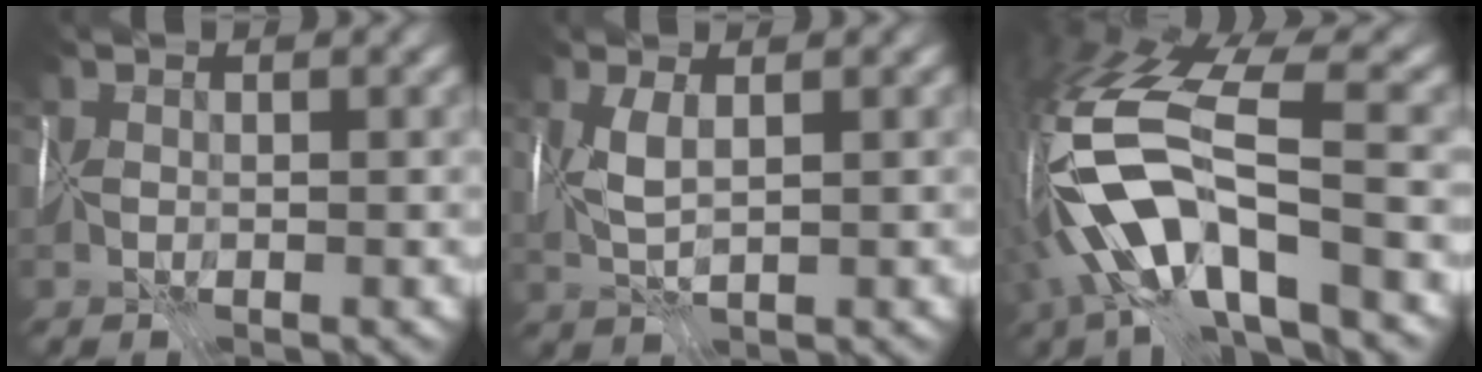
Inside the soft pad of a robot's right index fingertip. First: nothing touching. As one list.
[{"total": 1.8, "force": [1.0, 0.3, 1.5], "torque": [-0.042, 0.008, 0.024]}, {"total": 11.0, "force": [-3.0, 4.0, 9.8], "torque": [-0.198, 0.018, -0.058]}]